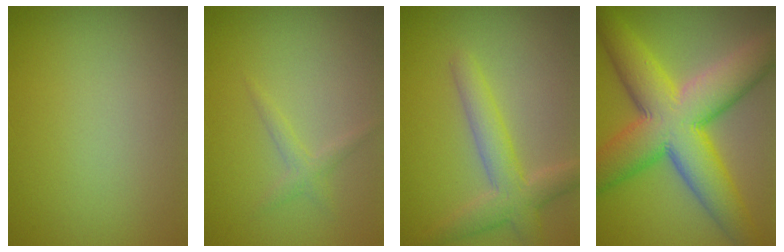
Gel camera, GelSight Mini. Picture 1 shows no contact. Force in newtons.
{"total": 1.3, "press": 1.3, "slide": 0.1}
{"total": 4.0, "press": 4.0, "slide": 0.3}
{"total": 12.7, "press": 12.7, "slide": 0.1}